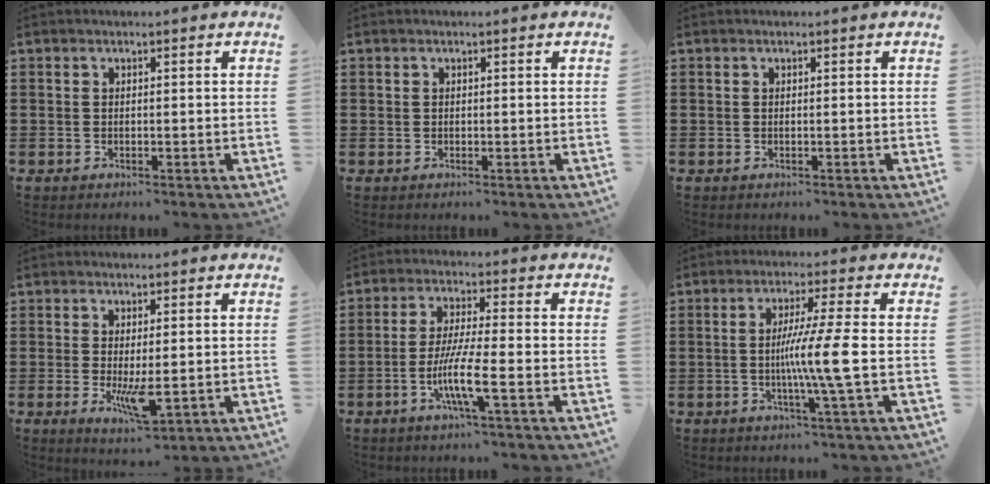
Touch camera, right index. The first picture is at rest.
{"total": 0.0}
{"total": 0.0}
{"total": 5.8, "force": [-0.9, 1.9, 5.4], "torque": [-0.105, -0.016, -0.017]}
{"total": 7.8, "force": [-3.0, 0.5, 7.2], "torque": [-0.154, -0.016, -0.063]}
{"total": 8.3, "force": [-1.0, -1.0, 8.2], "torque": [-0.142, -0.014, -0.021]}